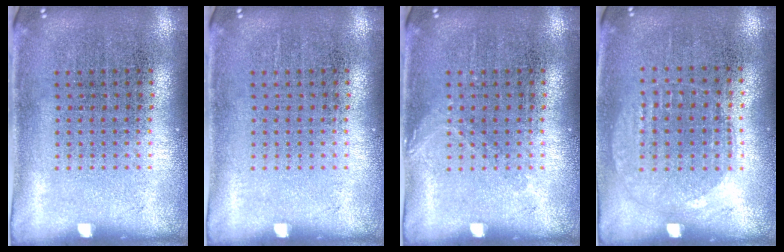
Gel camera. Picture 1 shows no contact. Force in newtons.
{"total": 0.0}
{"total": 0.8, "press": 0.8, "slide": 0.2}
{"total": 1.0, "press": 0.9, "slide": 0.4}